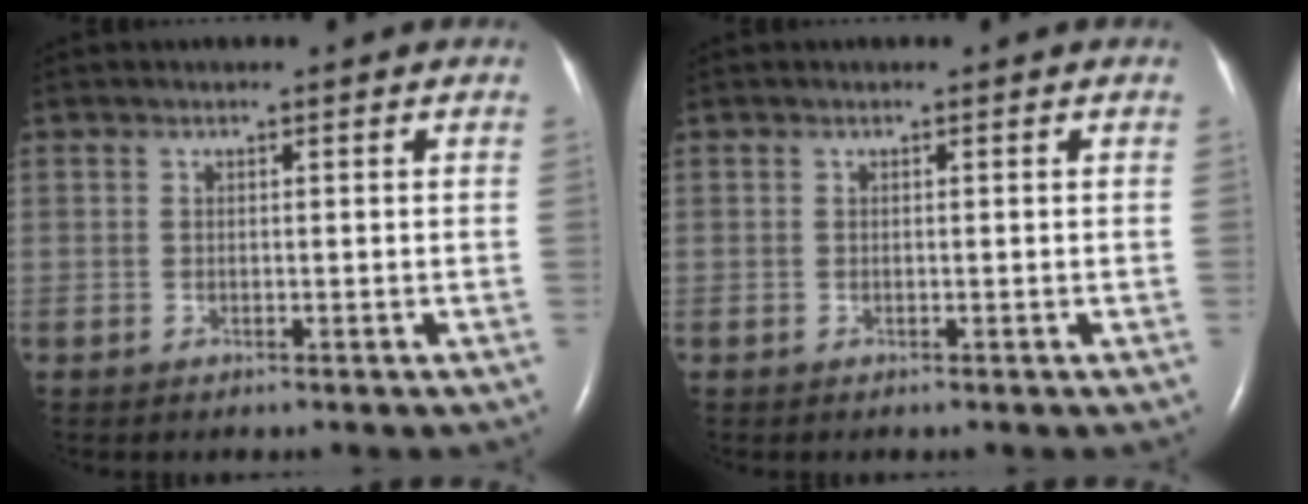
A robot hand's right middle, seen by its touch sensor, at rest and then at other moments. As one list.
[{"total": 0.0}]